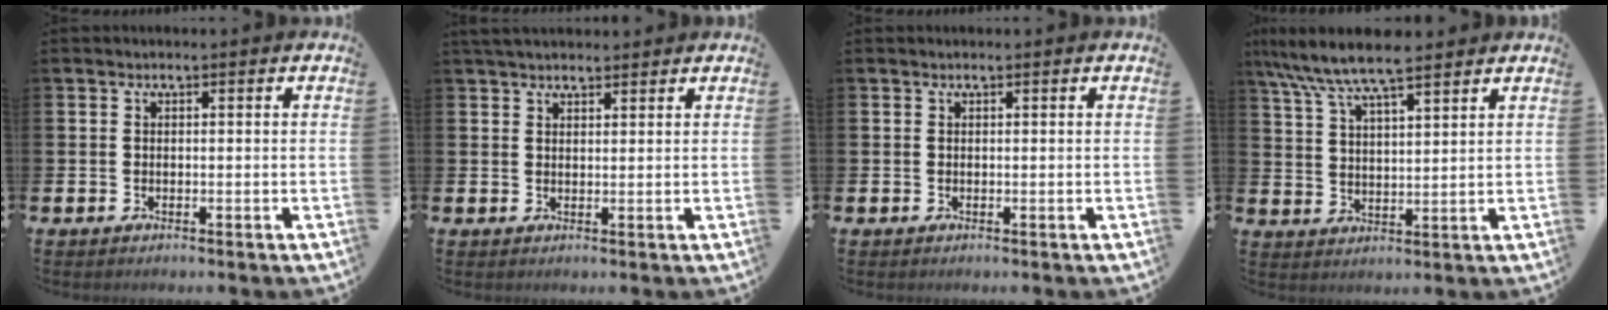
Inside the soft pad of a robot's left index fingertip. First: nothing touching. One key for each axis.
{"total": 3.1, "fx": 2.9, "fy": 0.9, "fz": 0.8, "tx": -0.007, "ty": -0.009, "tz": 0.050}
{"total": 0.0}
{"total": 8.1, "fx": 7.2, "fy": 1.3, "fz": 3.4, "tx": -0.088, "ty": -0.024, "tz": 0.130}